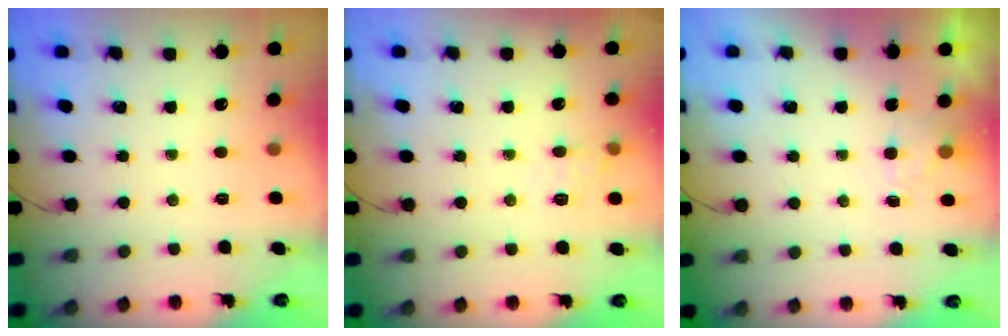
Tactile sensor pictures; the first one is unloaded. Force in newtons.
{"total": 6.7, "press": 6.5, "slide": 1.5}
{"total": 2.0, "press": 1.4, "slide": 1.3}